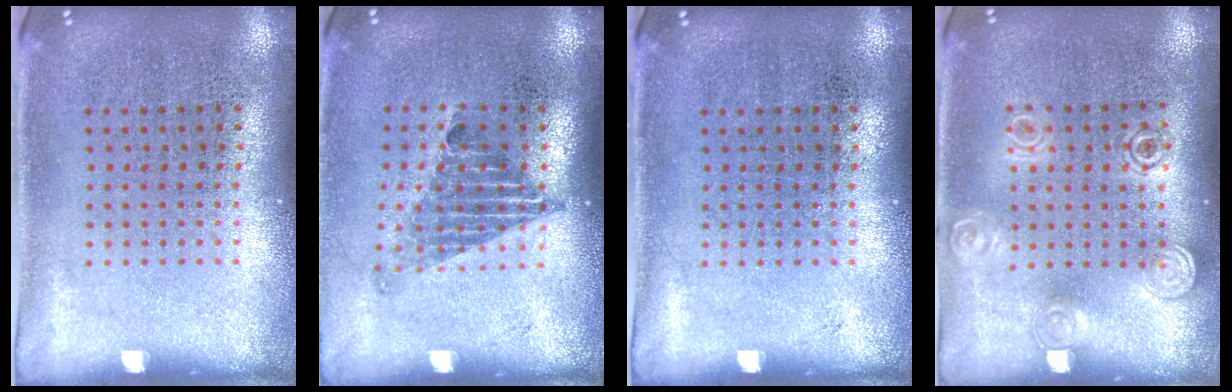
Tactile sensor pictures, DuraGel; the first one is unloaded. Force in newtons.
{"total": 1.3, "press": 1.0, "slide": 0.9}
{"total": 0.0}
{"total": 1.4, "press": 1.3, "slide": 0.6}